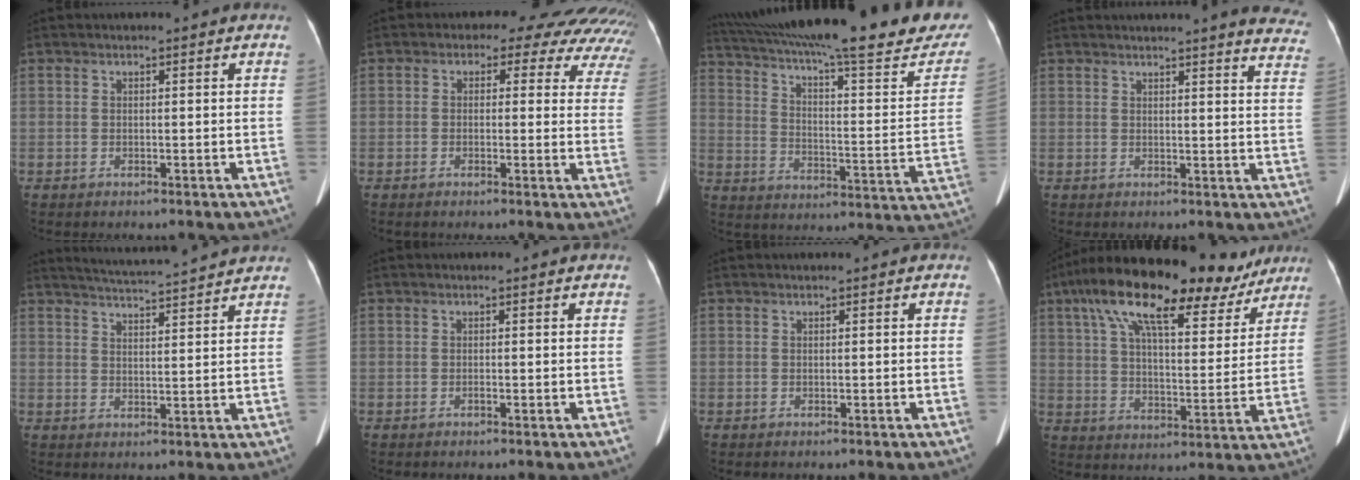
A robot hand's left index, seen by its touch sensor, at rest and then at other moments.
{"total": 15.6, "force": [12.6, 7.1, 5.9], "torque": [-0.058, 0.007, 0.111]}
{"total": 34.2, "force": [28.0, 4.6, 19.0], "torque": [-0.273, -0.035, 0.369]}
{"total": 13.7, "force": [12.9, 0.8, 4.8], "torque": [-0.034, -0.055, 0.117]}
{"total": 11.3, "force": [10.6, -0.4, 3.9], "torque": [-0.071, 0.020, 0.146]}
{"total": 0.0}
{"total": 0.0}
{"total": 23.0, "force": [16.0, 7.2, 14.8], "torque": [-0.246, 0.054, 0.239]}